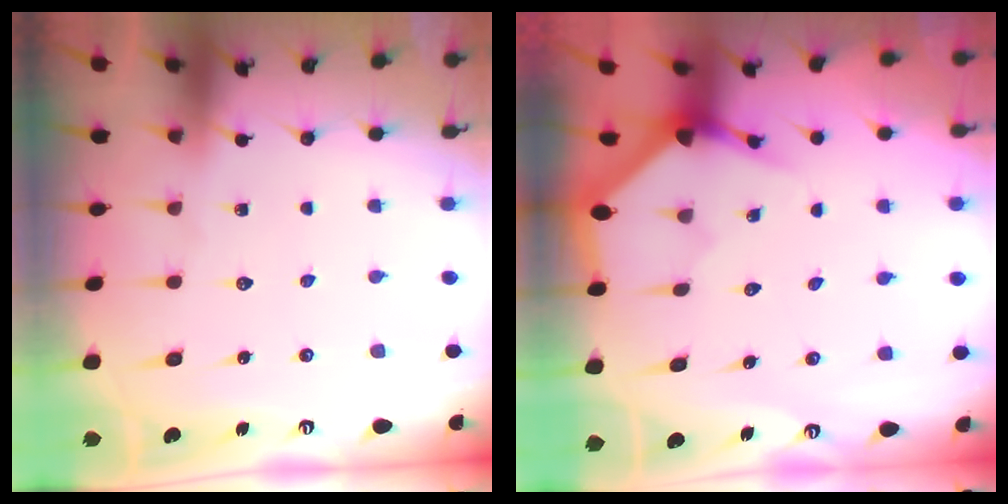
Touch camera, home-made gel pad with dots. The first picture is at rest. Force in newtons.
{"total": 3.5, "press": 3.5, "slide": 0.1}